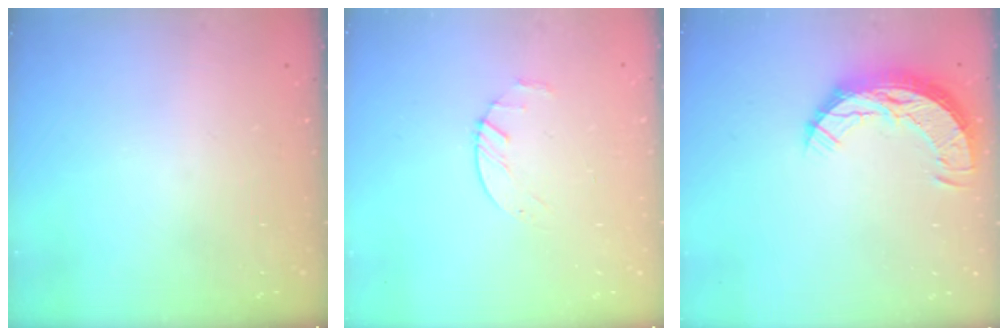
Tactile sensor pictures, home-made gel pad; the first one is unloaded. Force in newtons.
{"total": 2.2, "press": 2.2, "slide": 0.3}
{"total": 10.6, "press": 10.5, "slide": 0.8}